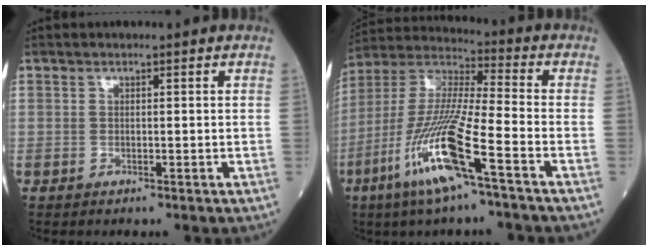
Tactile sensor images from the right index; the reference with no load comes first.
{"total": 15.2, "force": [-7.1, 0.5, 13.4], "torque": [-0.284, -0.018, -0.142]}